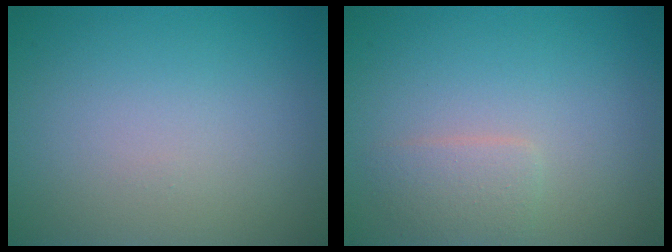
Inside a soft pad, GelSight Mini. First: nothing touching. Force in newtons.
{"total": 1.8, "press": 1.8, "slide": 0.0}